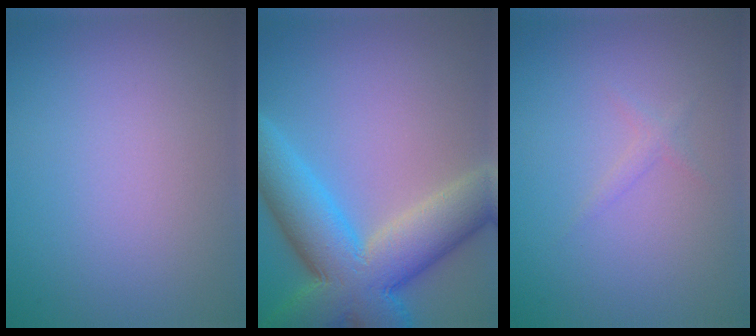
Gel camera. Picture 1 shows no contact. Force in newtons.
{"total": 11.2, "press": 11.2, "slide": 0.6}
{"total": 0.8, "press": 0.8, "slide": 0.0}